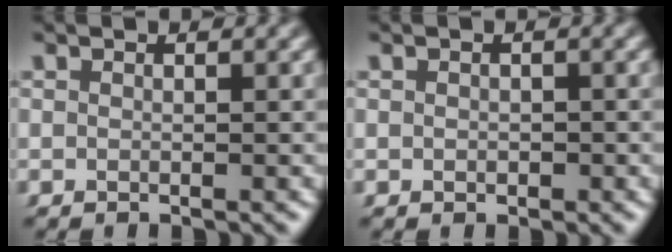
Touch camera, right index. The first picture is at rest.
{"total": 0.9, "force": [-0.3, 0.7, 0.3], "torque": [-0.011, -0.008, 0.000]}